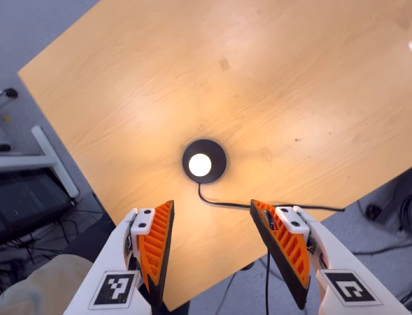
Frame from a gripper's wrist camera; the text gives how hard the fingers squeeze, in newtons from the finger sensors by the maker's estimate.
{"total": 0.0}